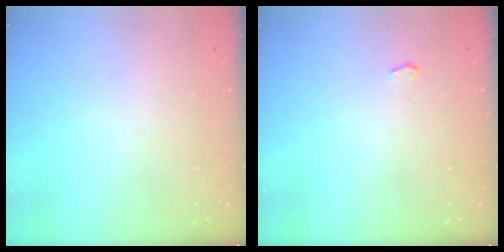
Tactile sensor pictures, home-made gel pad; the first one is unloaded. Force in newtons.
{"total": 2.0, "press": 1.9, "slide": 0.3}